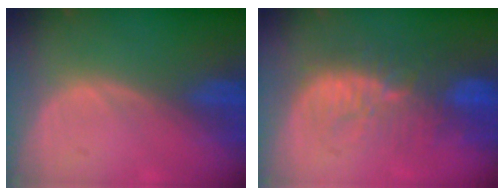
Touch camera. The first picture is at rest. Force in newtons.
{"total": 11.3, "press": 9.9, "slide": 5.3}